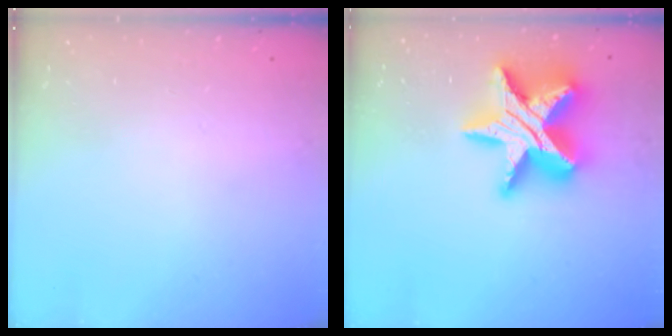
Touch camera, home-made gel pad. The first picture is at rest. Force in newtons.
{"total": 25.6, "press": 25.5, "slide": 1.6}